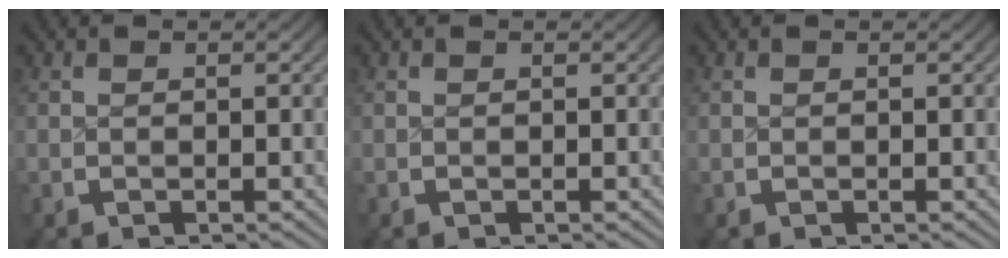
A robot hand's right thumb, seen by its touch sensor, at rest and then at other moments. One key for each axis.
{"total": 0.0}
{"total": 0.0}